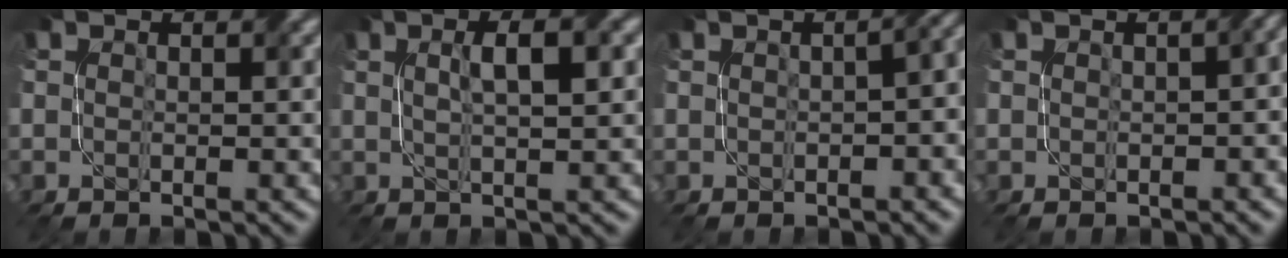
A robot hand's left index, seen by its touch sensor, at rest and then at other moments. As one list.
[{"total": 3.4, "force": [0.9, 0.8, 3.2], "torque": [-0.047, 0.014, 0.017]}, {"total": 5.8, "force": [0.1, 2.9, 5.1], "torque": [-0.022, 0.016, -0.003]}, {"total": 2.6, "force": [0.0, 1.3, 2.3], "torque": [-0.015, 0.005, 0.010]}]